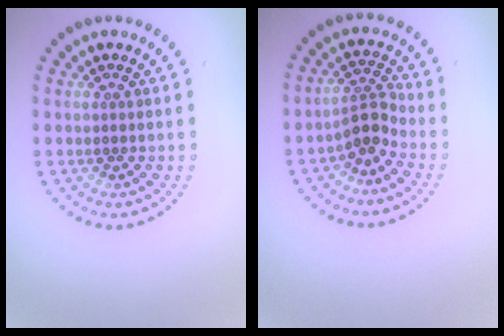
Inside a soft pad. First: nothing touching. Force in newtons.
{"total": 2.4, "press": 1.8, "slide": 1.6}